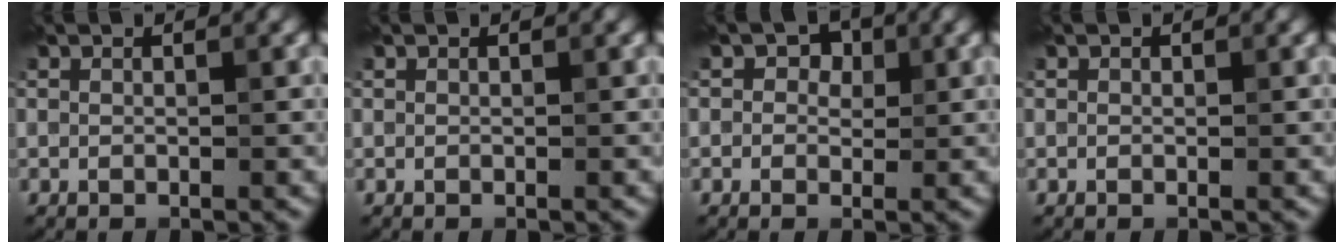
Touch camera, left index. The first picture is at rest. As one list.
[{"total": 0.0}, {"total": 2.4, "force": [0.8, 1.9, 1.2], "torque": [-0.001, 0.002, -0.008]}, {"total": 0.0}]